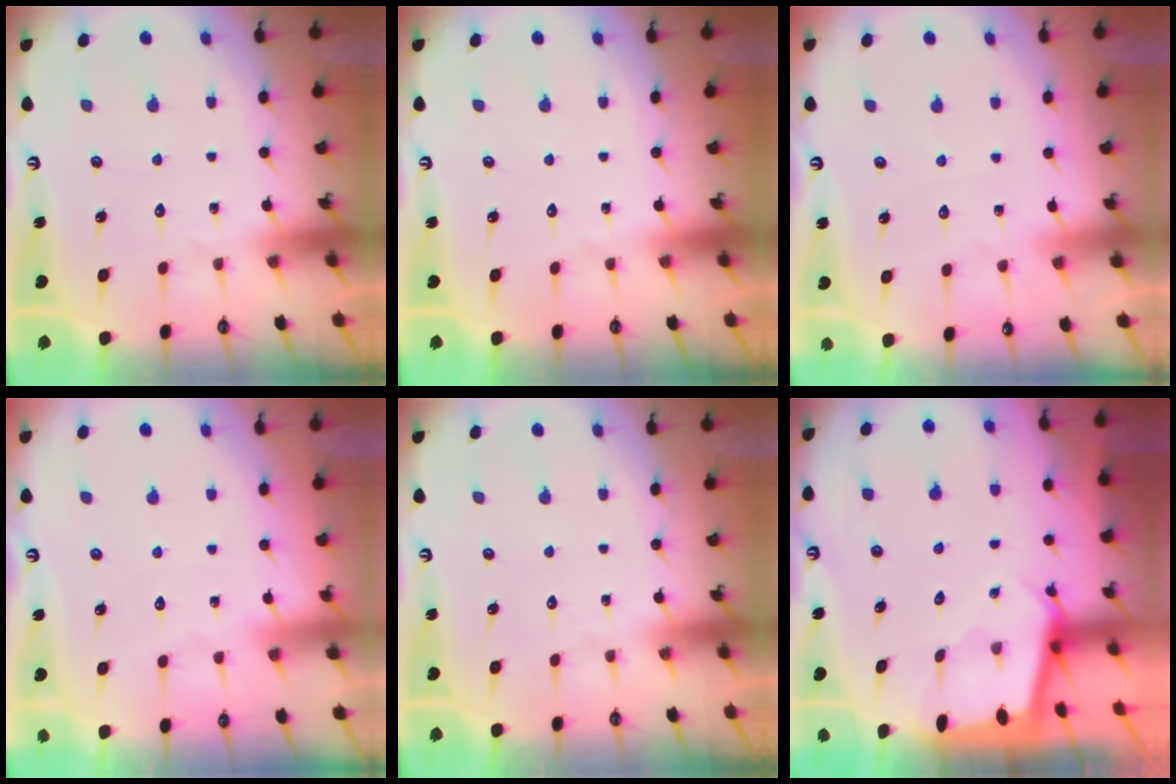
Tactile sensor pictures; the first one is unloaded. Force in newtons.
{"total": 0.0}
{"total": 2.3, "press": 2.3, "slide": 0.4}
{"total": 2.5, "press": 2.4, "slide": 0.4}
{"total": 0.0}
{"total": 1.5, "press": 1.5, "slide": 0.2}